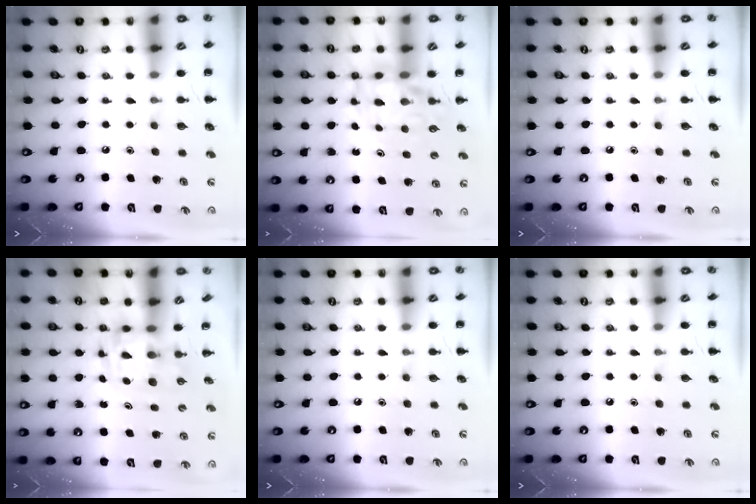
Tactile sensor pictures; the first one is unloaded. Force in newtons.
{"total": 9.5, "press": 9.1, "slide": 2.8}
{"total": 0.0}
{"total": 3.5, "press": 3.5, "slide": 0.6}
{"total": 0.0}
{"total": 0.0}